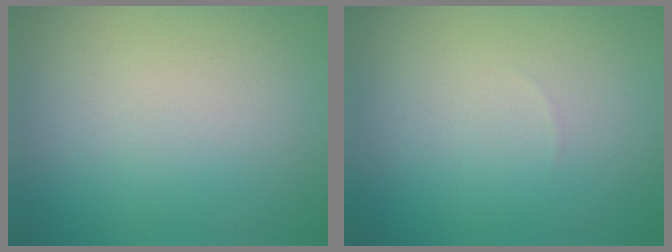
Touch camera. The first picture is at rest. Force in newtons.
{"total": 0.0}